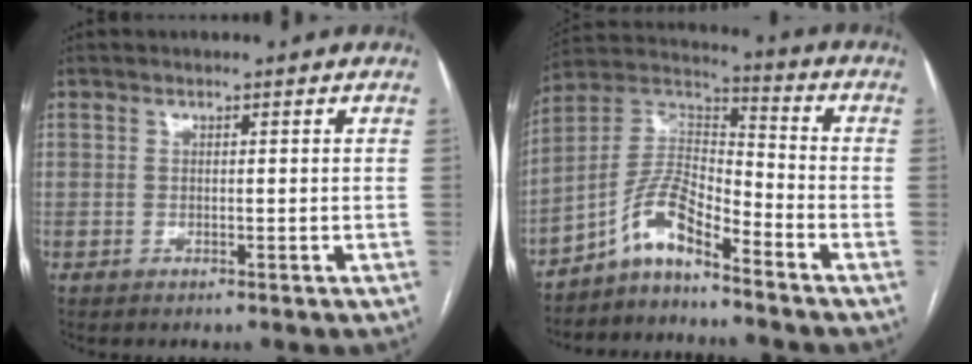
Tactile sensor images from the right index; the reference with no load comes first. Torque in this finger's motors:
{"motor_torque": [0.09, -0.13, 0.05, 0.01]}